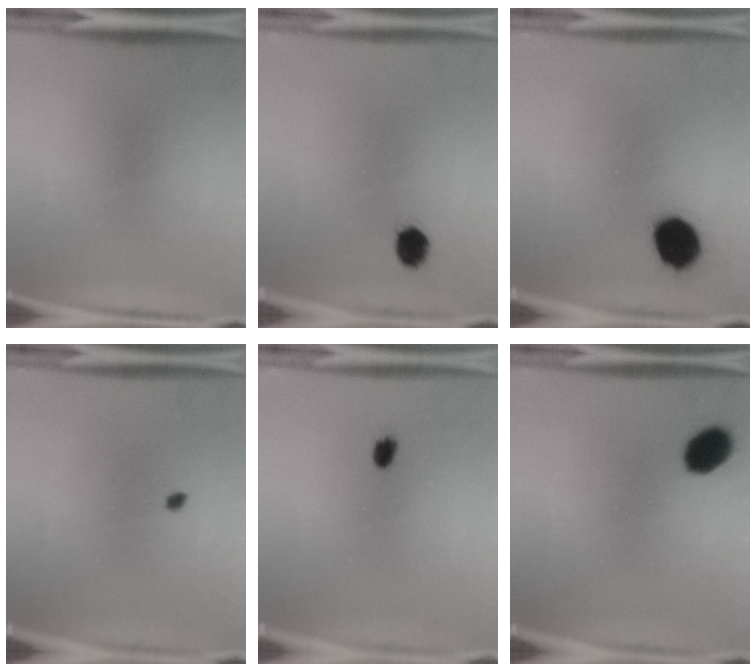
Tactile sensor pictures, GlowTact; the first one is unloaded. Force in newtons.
{"total": 3.7}
{"total": 9.9}
{"total": 0.8}
{"total": 2.7}
{"total": 7.3}